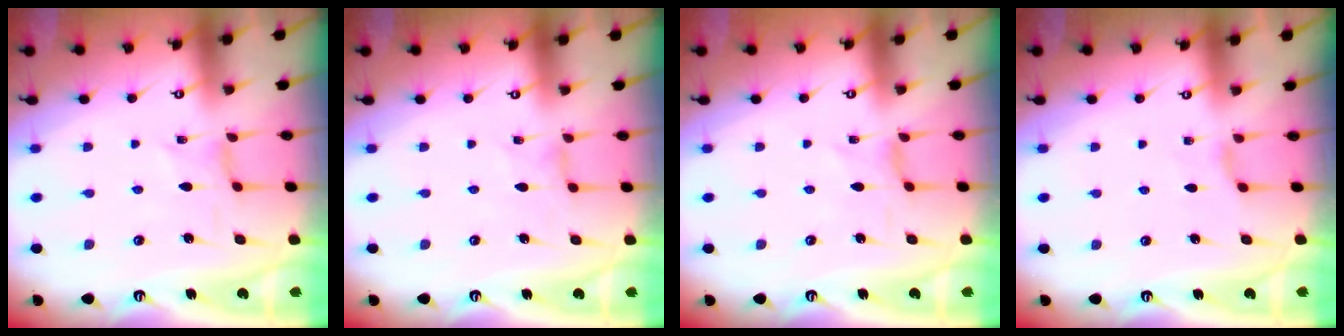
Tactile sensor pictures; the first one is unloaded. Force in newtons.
{"total": 0.0}
{"total": 0.0}
{"total": 1.9, "press": 1.9, "slide": 0.4}